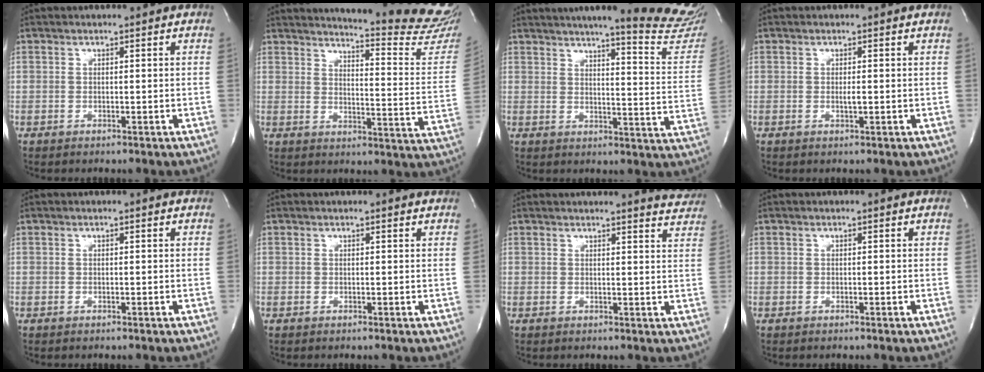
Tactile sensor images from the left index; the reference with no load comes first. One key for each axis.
{"total": 23.0, "fx": 21.8, "fy": 0.4, "fz": 7.3, "tx": -0.102, "ty": -0.143, "tz": 0.244}
{"total": 21.3, "fx": 19.1, "fy": 0.1, "fz": 9.4, "tx": -0.122, "ty": -0.095, "tz": 0.215}
{"total": 1.0, "fx": -0.3, "fy": 0.1, "fz": 0.9, "tx": -0.019, "ty": -0.005, "tz": -0.006}
{"total": 0.0}
{"total": 1.0, "fx": 1.0, "fy": 0.0, "fz": 0.2, "tx": -0.013, "ty": -0.003, "tz": 0.003}
{"total": 7.2, "fx": 7.1, "fy": 0.4, "fz": 1.3, "tx": -0.010, "ty": -0.031, "tz": 0.054}
{"total": 0.0}